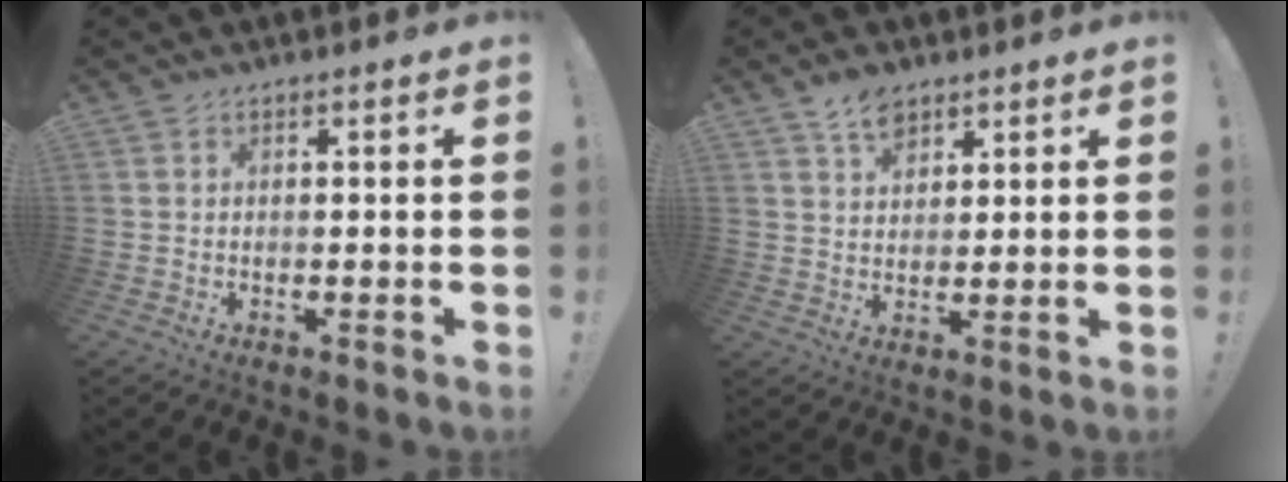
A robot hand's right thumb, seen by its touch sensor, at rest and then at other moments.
{"total": 6.0, "force": [4.2, 3.3, 2.7], "torque": [-0.042, -0.019, 0.077]}